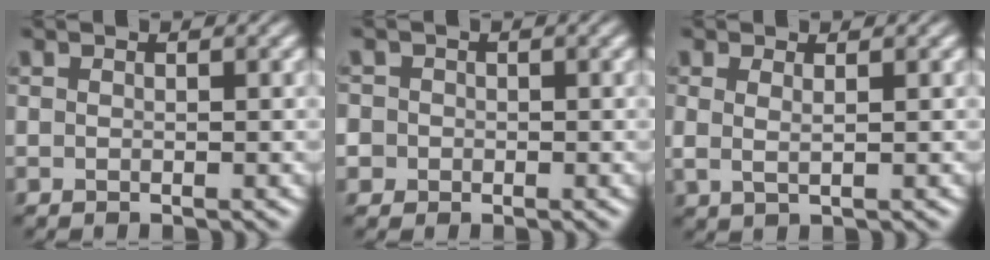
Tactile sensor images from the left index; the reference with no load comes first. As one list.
[{"total": 2.8, "force": [-0.6, 2.7, 0.5], "torque": [0.004, 0.014, -0.038]}, {"total": 1.1, "force": [0.4, 0.2, 1.0], "torque": [-0.018, -0.007, 0.011]}]